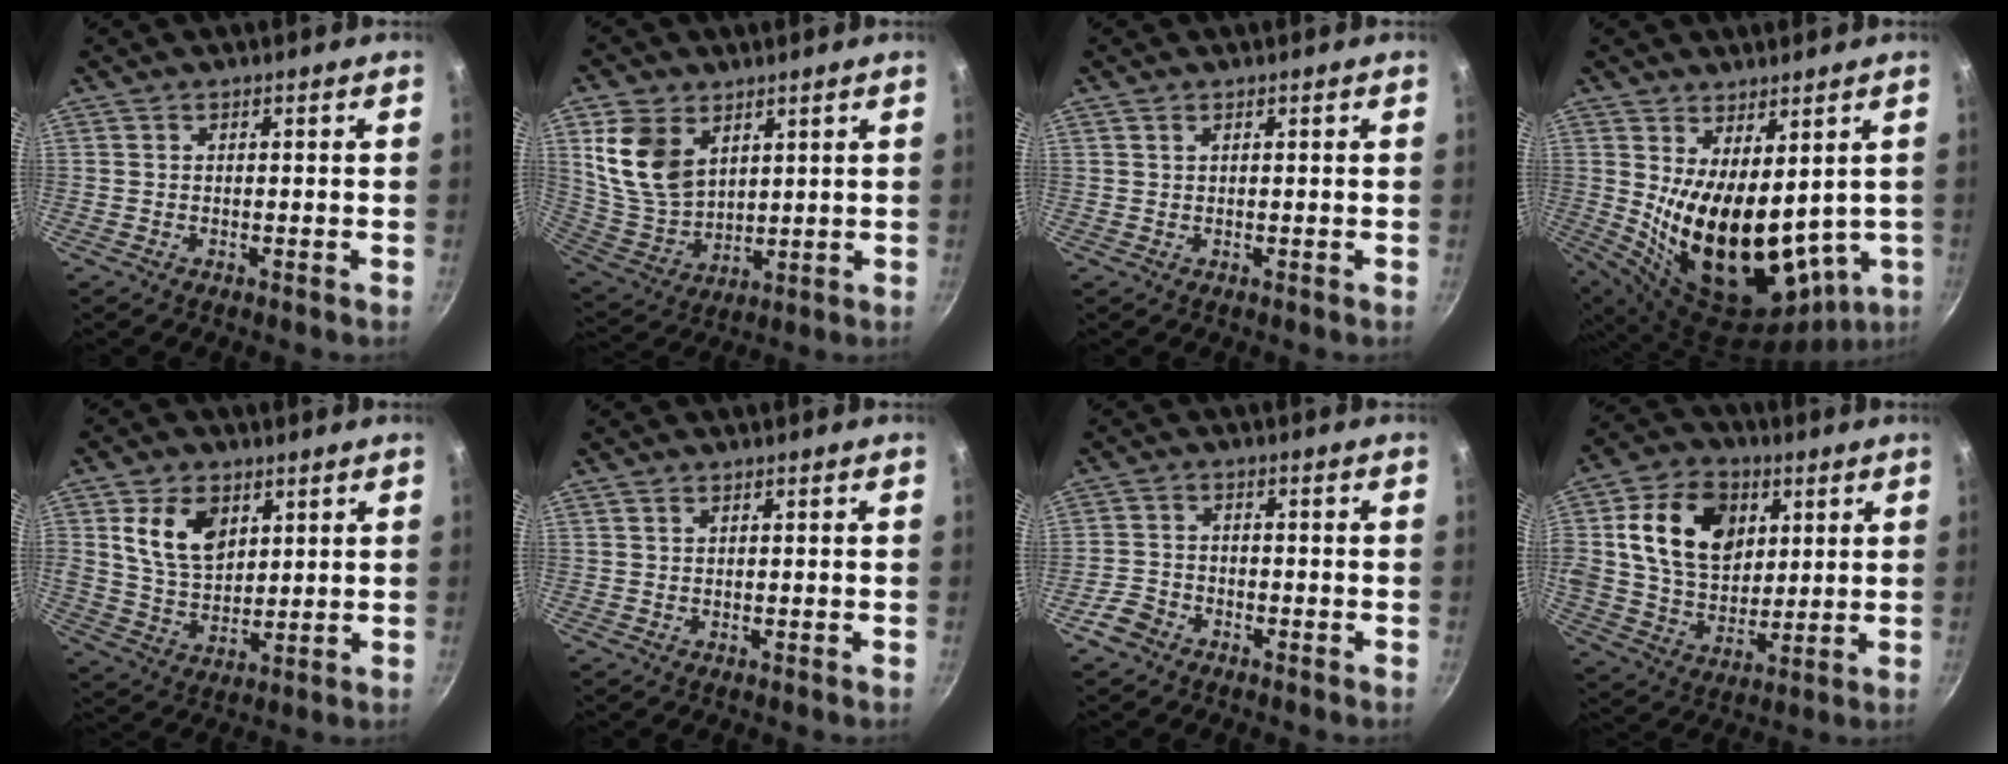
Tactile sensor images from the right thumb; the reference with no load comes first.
{"total": 12.8, "force": [5.1, 8.9, 7.7], "torque": [-0.122, -0.026, 0.119]}
{"total": 0.8, "force": [0.5, 0.4, 0.4], "torque": [-0.008, 0.001, 0.010]}
{"total": 20.7, "force": [1.9, 10.8, 17.6], "torque": [-0.269, -0.049, 0.068]}
{"total": 11.1, "force": [4.0, 7.5, 7.0], "torque": [-0.108, -0.023, 0.078]}
{"total": 0.6, "force": [0.4, 0.4, 0.3], "torque": [-0.006, 0.001, 0.008]}
{"total": 5.5, "force": [-3.0, 4.0, 2.2], "torque": [-0.039, 0.030, -0.056]}
{"total": 17.9, "force": [4.9, 13.2, 11.1], "torque": [-0.169, -0.006, 0.084]}